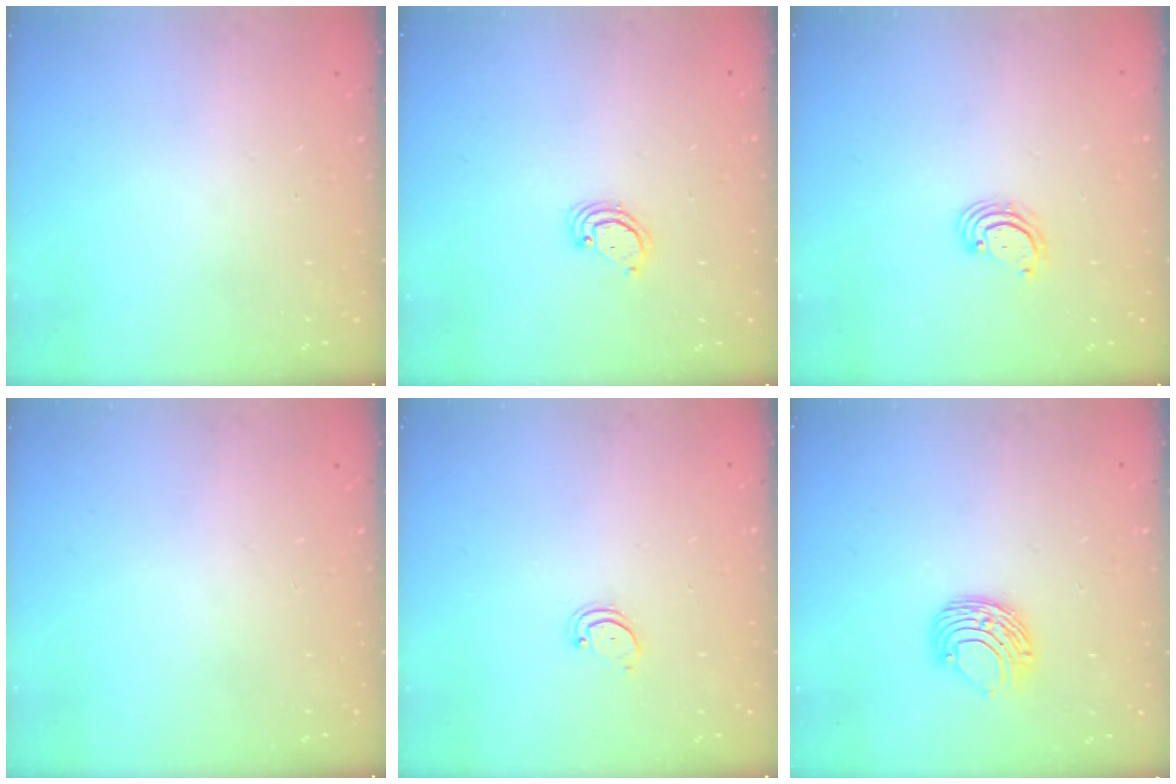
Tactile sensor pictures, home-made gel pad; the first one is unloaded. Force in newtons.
{"total": 2.6, "press": 2.6, "slide": 0.2}
{"total": 2.7, "press": 2.6, "slide": 0.6}
{"total": 0.0}
{"total": 2.2, "press": 2.2, "slide": 0.2}
{"total": 8.0, "press": 7.9, "slide": 0.4}